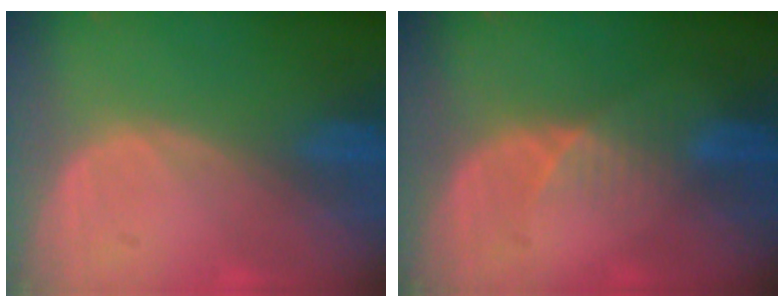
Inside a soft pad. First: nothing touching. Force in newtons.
{"total": 3.0, "press": 2.6, "slide": 1.5}